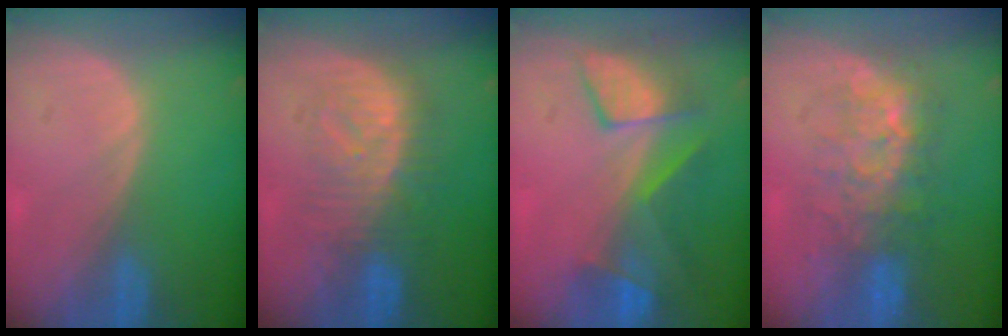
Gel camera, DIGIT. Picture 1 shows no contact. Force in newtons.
{"total": 8.3, "press": 8.2, "slide": 1.5}
{"total": 7.8, "press": 7.6, "slide": 1.6}
{"total": 7.9, "press": 7.7, "slide": 1.6}